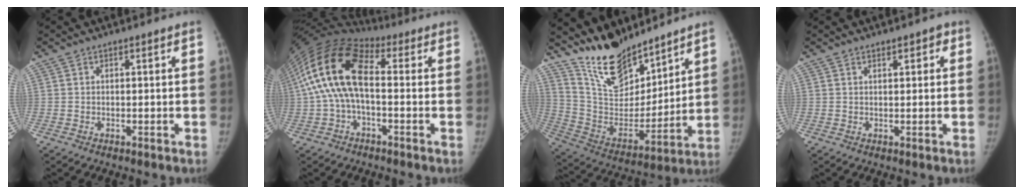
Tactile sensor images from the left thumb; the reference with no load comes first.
{"total": 15.8, "force": [0.5, 8.2, 13.5], "torque": [-0.269, 0.043, -0.002]}
{"total": 17.2, "force": [14.6, 6.3, 6.4], "torque": [-0.072, -0.091, 0.279]}
{"total": 2.1, "force": [1.1, 1.1, 1.5], "torque": [-0.008, -0.002, 0.013]}